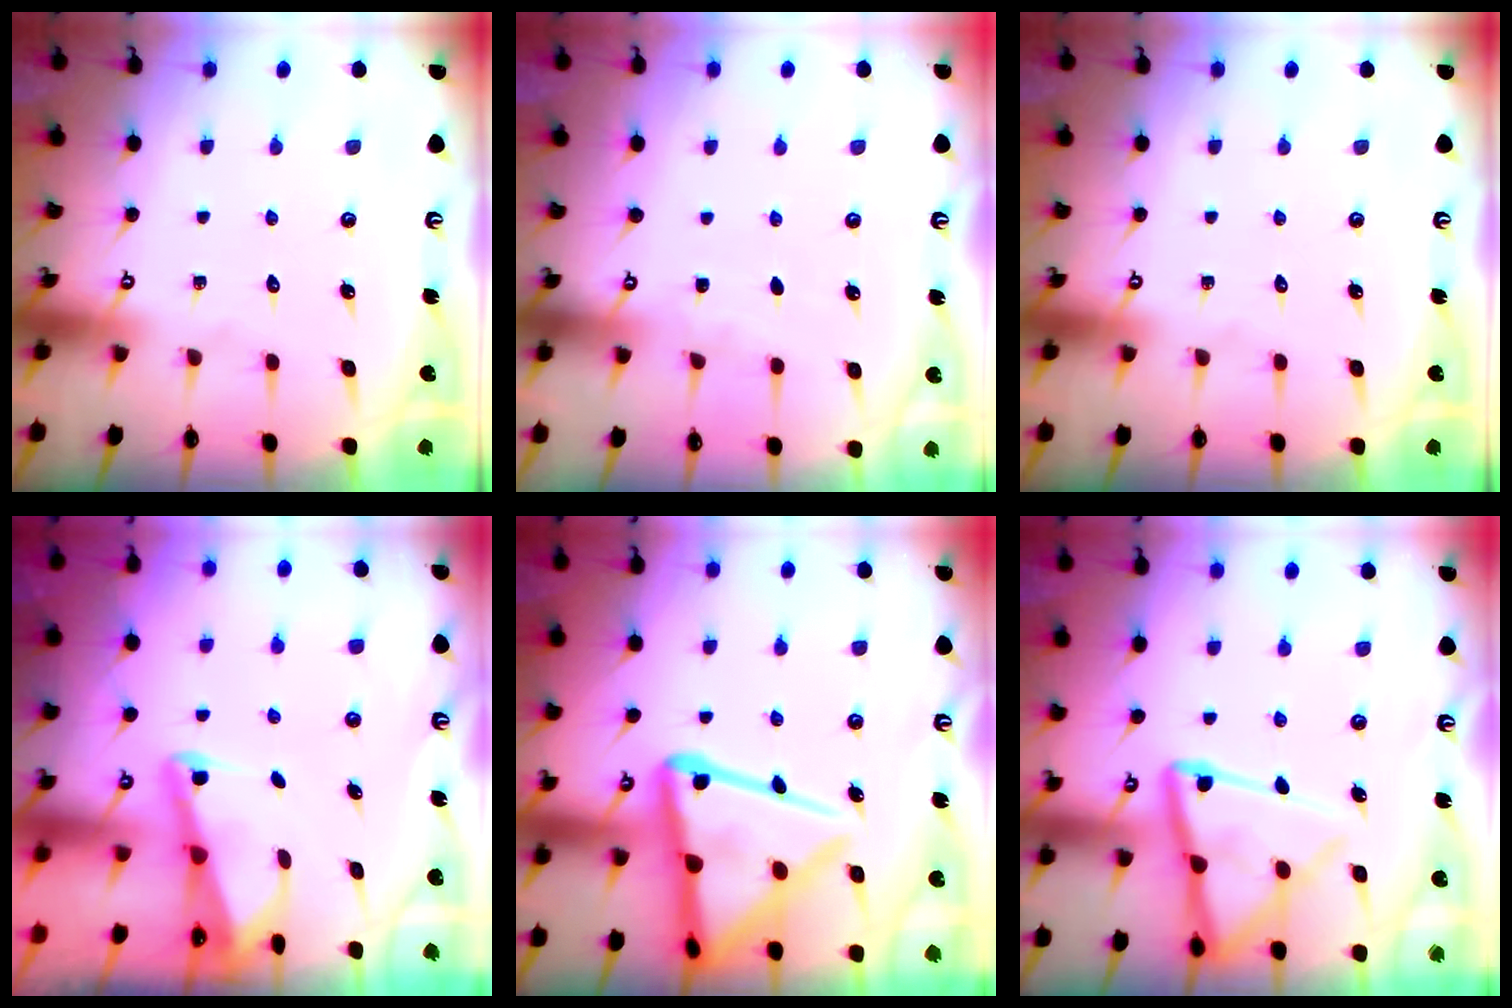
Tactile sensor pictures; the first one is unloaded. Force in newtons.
{"total": 2.3, "press": 2.2, "slide": 0.3}
{"total": 0.0}
{"total": 2.1, "press": 2.1, "slide": 0.4}
{"total": 19.6, "press": 19.5, "slide": 1.9}
{"total": 13.2, "press": 13.1, "slide": 1.4}